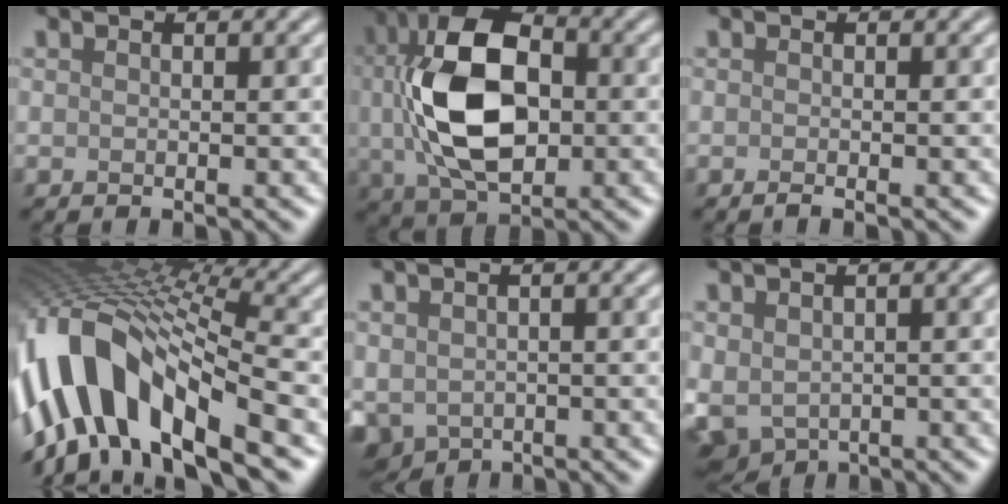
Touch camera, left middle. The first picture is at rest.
{"total": 12.0, "force": [0.4, 7.0, 9.7], "torque": [-0.195, 0.012, 0.006]}
{"total": 0.7, "force": [-0.4, 0.1, 0.6], "torque": [-0.009, -0.004, -0.009]}
{"total": 13.2, "force": [-4.2, 6.5, 10.7], "torque": [-0.199, 0.025, -0.089]}
{"total": 4.1, "force": [-0.1, 2.9, 2.9], "torque": [-0.059, -0.008, 0.009]}
{"total": 4.4, "force": [0.3, 3.1, 3.0], "torque": [-0.058, -0.007, 0.025]}